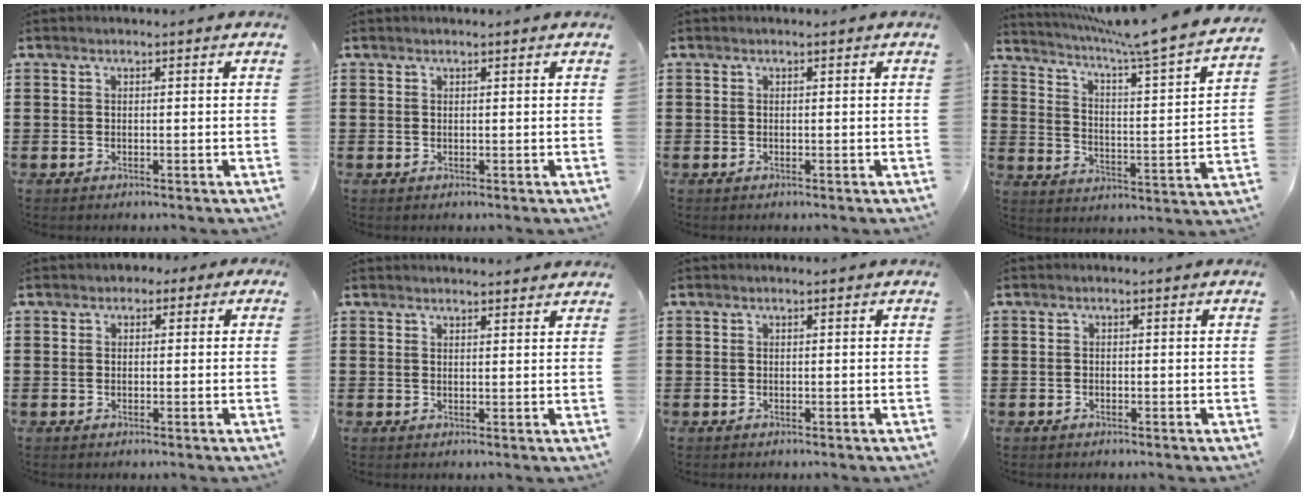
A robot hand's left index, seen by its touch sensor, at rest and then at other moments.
{"total": 0.0}
{"total": 0.0}
{"total": 6.8, "force": [5.8, -1.0, 3.4], "torque": [-0.082, -0.056, 0.089]}
{"total": 1.3, "force": [-0.3, 1.1, 0.6], "torque": [-0.015, 0.007, -0.008]}
{"total": 1.5, "force": [1.5, 0.0, 0.3], "torque": [-0.009, -0.001, 0.029]}
{"total": 0.0}
{"total": 0.7, "force": [-0.6, 0.3, 0.0], "torque": [-0.003, 0.000, -0.013]}